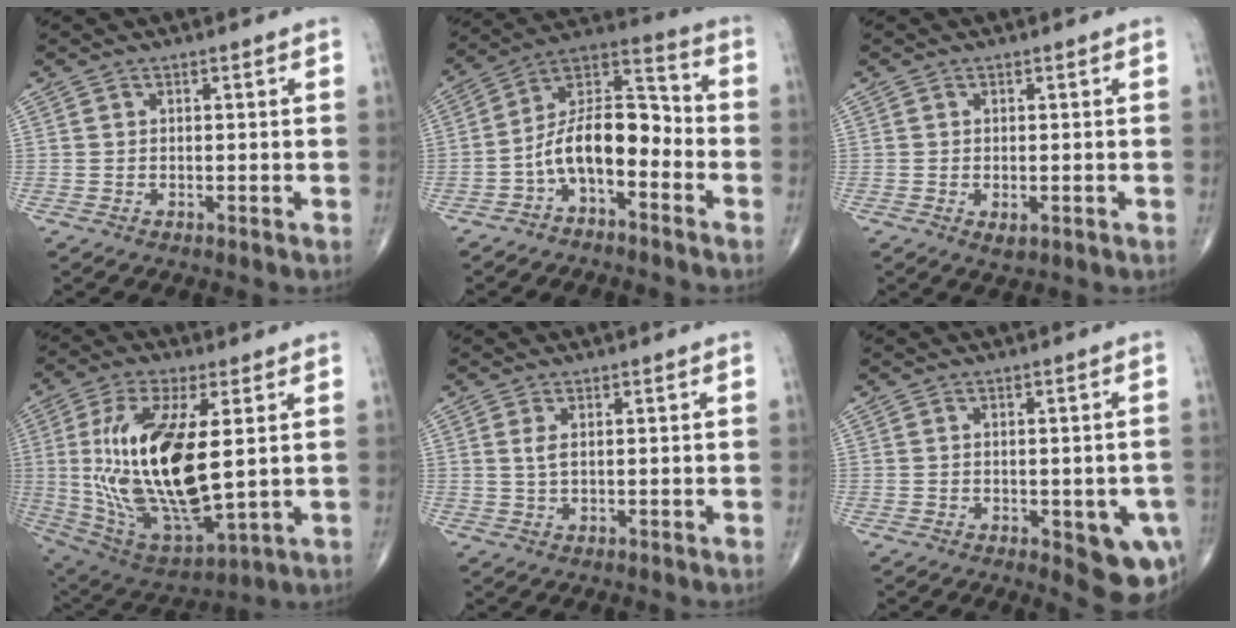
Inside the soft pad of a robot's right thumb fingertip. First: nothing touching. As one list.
[{"total": 12.3, "force": [-4.3, 6.1, 9.8], "torque": [-0.154, 0.079, -0.088]}, {"total": 1.9, "force": [-0.5, 0.9, 1.6], "torque": [-0.024, -0.003, -0.005]}, {"total": 23.7, "force": [2.0, 9.3, 21.7], "torque": [-0.441, -0.022, 0.053]}, {"total": 1.9, "force": [0.5, 0.8, 1.6], "torque": [-0.037, 0.001, 0.015]}, {"total": 9.3, "force": [-2.9, 3.9, 8.0], "torque": [-0.071, -0.004, -0.026]}]